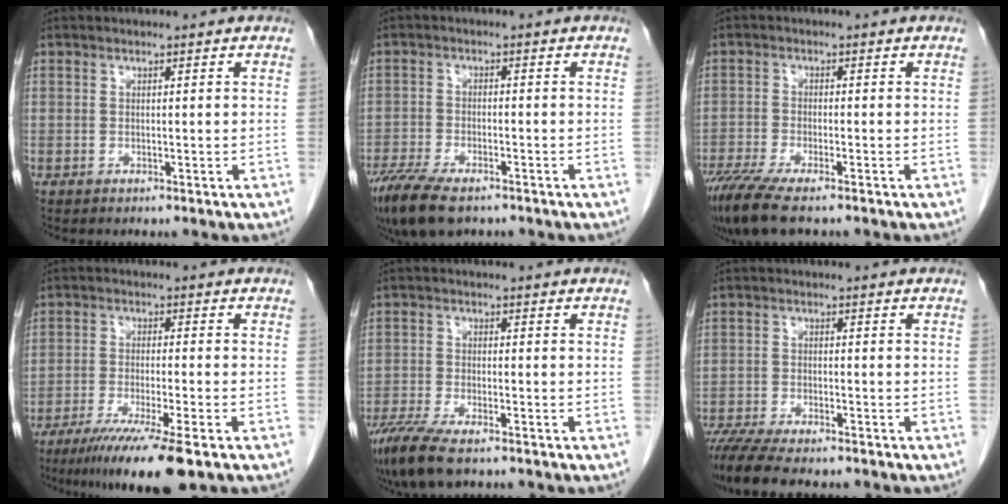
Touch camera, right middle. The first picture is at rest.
{"total": 9.8, "force": [-7.2, 3.2, 5.8], "torque": [-0.105, -0.018, -0.121]}
{"total": 8.5, "force": [-6.5, 1.4, 5.4], "torque": [-0.094, -0.020, -0.111]}
{"total": 10.7, "force": [-7.2, -0.2, 8.0], "torque": [-0.130, -0.029, -0.113]}
{"total": 8.6, "force": [-6.3, 2.0, 5.4], "torque": [-0.101, -0.021, -0.108]}
{"total": 10.6, "force": [-9.0, 1.8, 5.2], "torque": [-0.081, -0.015, -0.142]}